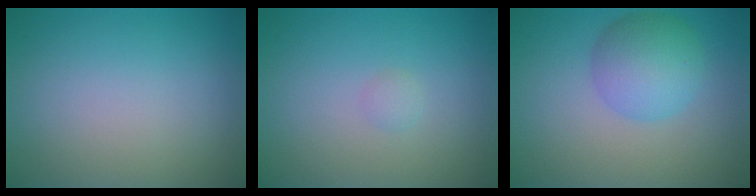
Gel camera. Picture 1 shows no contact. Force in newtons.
{"total": 0.6, "press": 0.6, "slide": 0.0}
{"total": 4.4, "press": 4.4, "slide": 0.2}